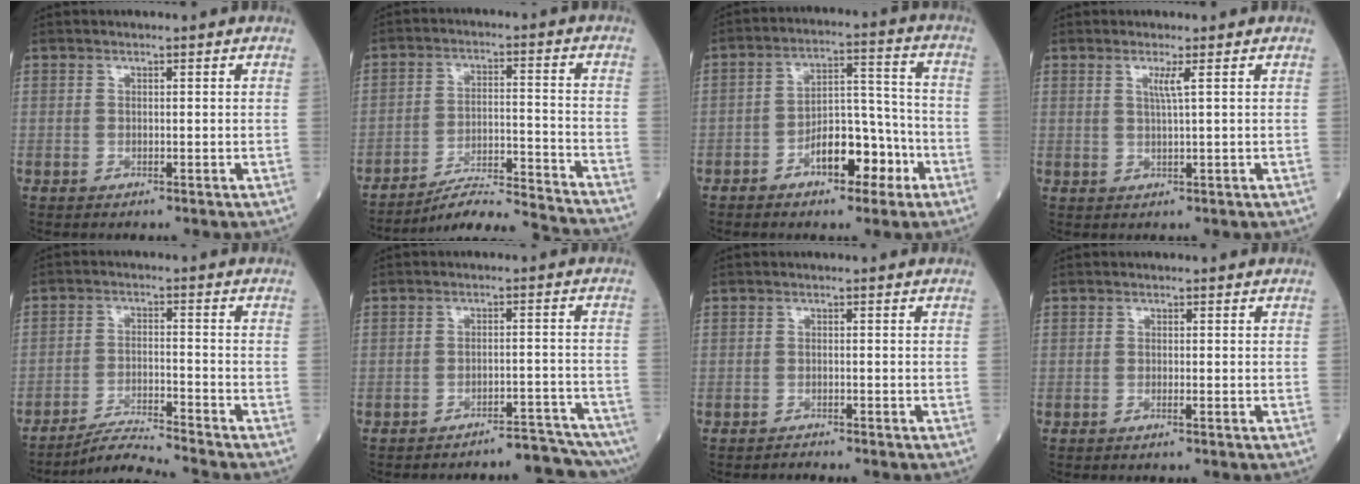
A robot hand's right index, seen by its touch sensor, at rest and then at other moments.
{"total": 14.7, "force": [-14.3, -1.6, 3.2], "torque": [-0.042, 0.002, -0.219]}
{"total": 9.1, "force": [-4.6, 4.0, 6.8], "torque": [-0.111, 0.029, -0.074]}
{"total": 1.9, "force": [0.7, -0.6, 1.7], "torque": [-0.036, -0.004, 0.015]}
{"total": 6.0, "force": [-5.7, -2.0, 0.7], "torque": [-0.018, -0.015, -0.104]}
{"total": 7.0, "force": [-6.8, -0.7, 1.2], "torque": [0.008, 0.018, -0.091]}
{"total": 1.1, "force": [-1.0, -0.2, -0.2], "torque": [0.001, -0.004, -0.016]}
{"total": 0.5, "force": [-0.4, -0.1, 0.3], "torque": [-0.007, 0.001, -0.008]}